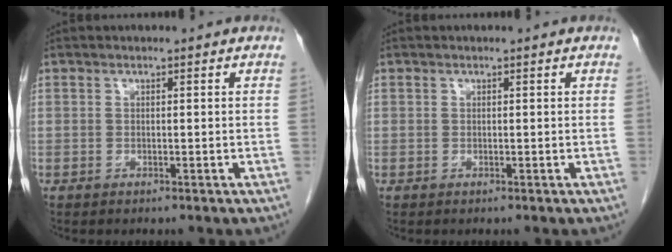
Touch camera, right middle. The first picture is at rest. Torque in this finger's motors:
{"motor_torque": [0.23, -0.11, -0.24, -0.03]}